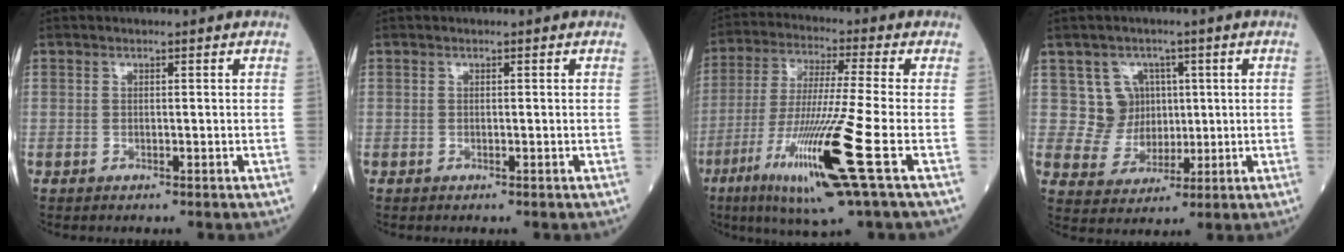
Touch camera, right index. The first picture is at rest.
{"total": 0.0}
{"total": 15.9, "force": [-6.2, -1.3, 14.5], "torque": [-0.300, -0.040, -0.116]}
{"total": 5.9, "force": [1.7, 5.7, 0.4], "torque": [-0.003, 0.013, 0.038]}